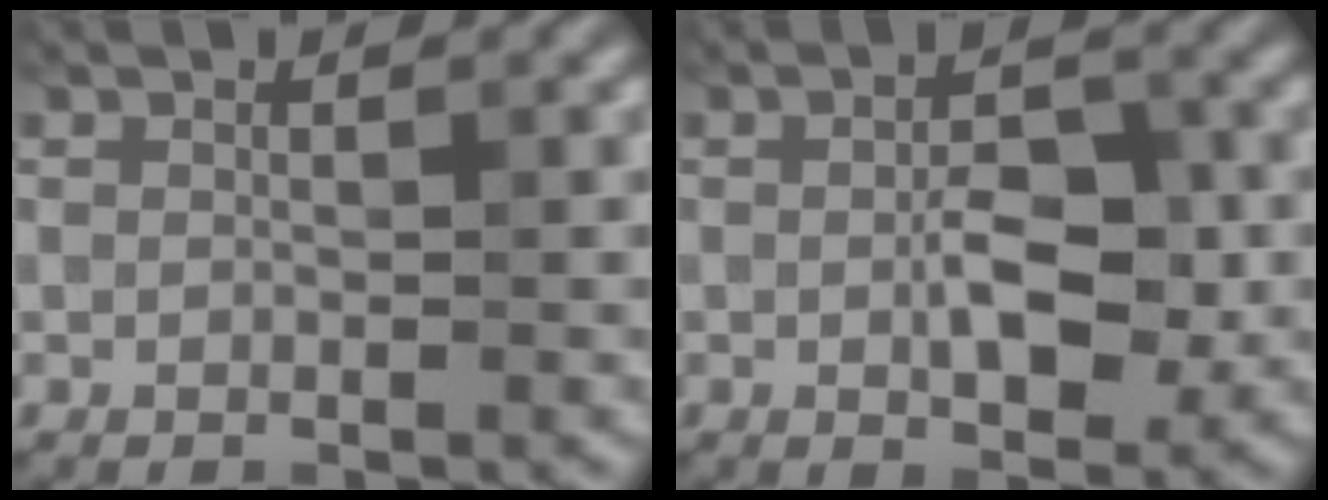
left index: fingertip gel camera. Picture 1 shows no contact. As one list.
[{"total": 4.7, "force": [-0.4, 2.3, 4.1], "torque": [-0.076, 0.000, -0.003]}]